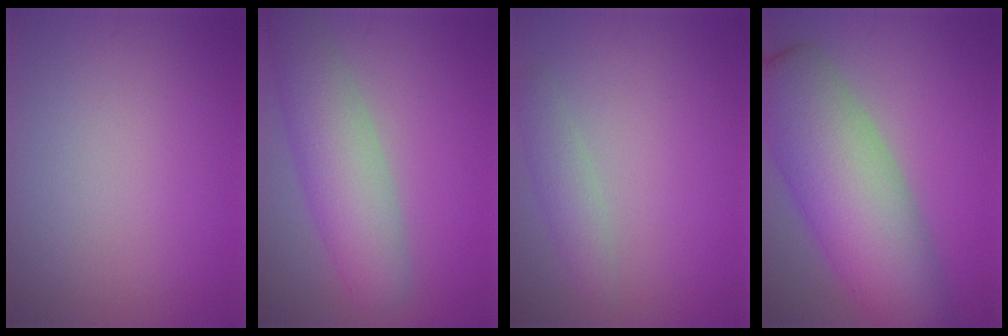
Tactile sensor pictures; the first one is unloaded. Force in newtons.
{"total": 6.4, "press": 6.4, "slide": 0.4}
{"total": 2.1, "press": 2.1, "slide": 0.1}
{"total": 11.7, "press": 11.7, "slide": 0.4}